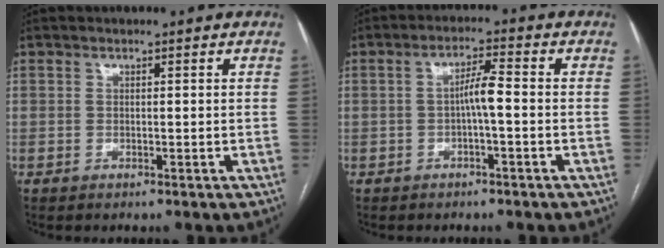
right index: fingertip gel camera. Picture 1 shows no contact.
{"total": 3.8, "force": [-0.7, 0.3, 3.8], "torque": [-0.065, 0.011, -0.010]}